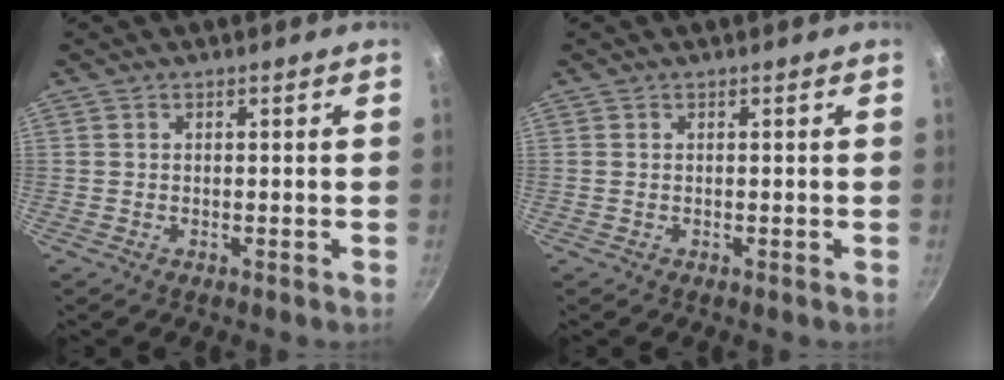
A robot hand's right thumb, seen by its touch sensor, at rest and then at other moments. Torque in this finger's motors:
{"motor_torque": [-0.27, 0.07, 0.28, 0.06, 0.04]}